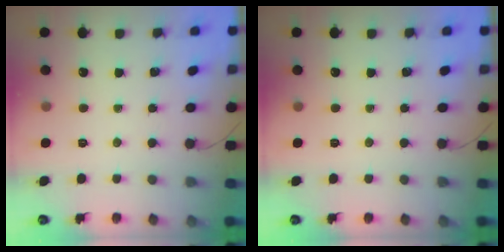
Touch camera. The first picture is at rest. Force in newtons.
{"total": 0.0}